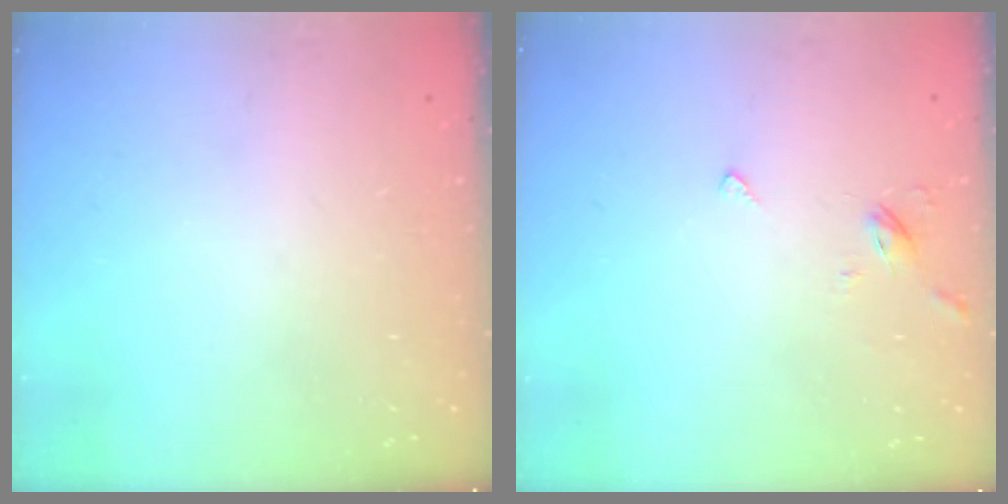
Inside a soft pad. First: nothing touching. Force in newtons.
{"total": 2.7, "press": 2.6, "slide": 0.7}